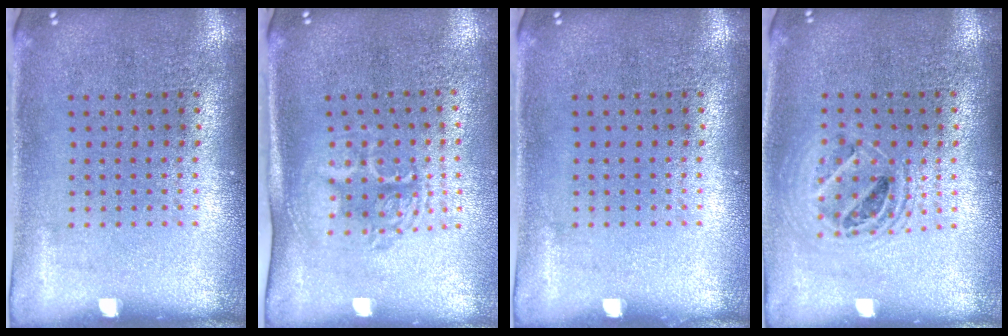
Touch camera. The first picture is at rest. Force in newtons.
{"total": 1.7, "press": 1.4, "slide": 1.0}
{"total": 0.0}
{"total": 1.5, "press": 1.3, "slide": 0.7}